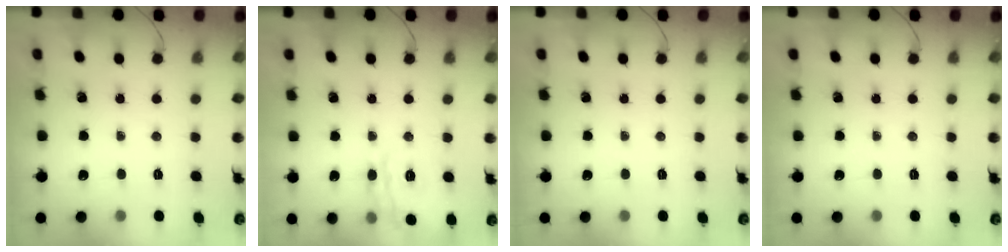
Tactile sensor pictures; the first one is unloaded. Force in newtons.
{"total": 11.2, "press": 11.1, "slide": 0.7}
{"total": 0.0}
{"total": 0.0}